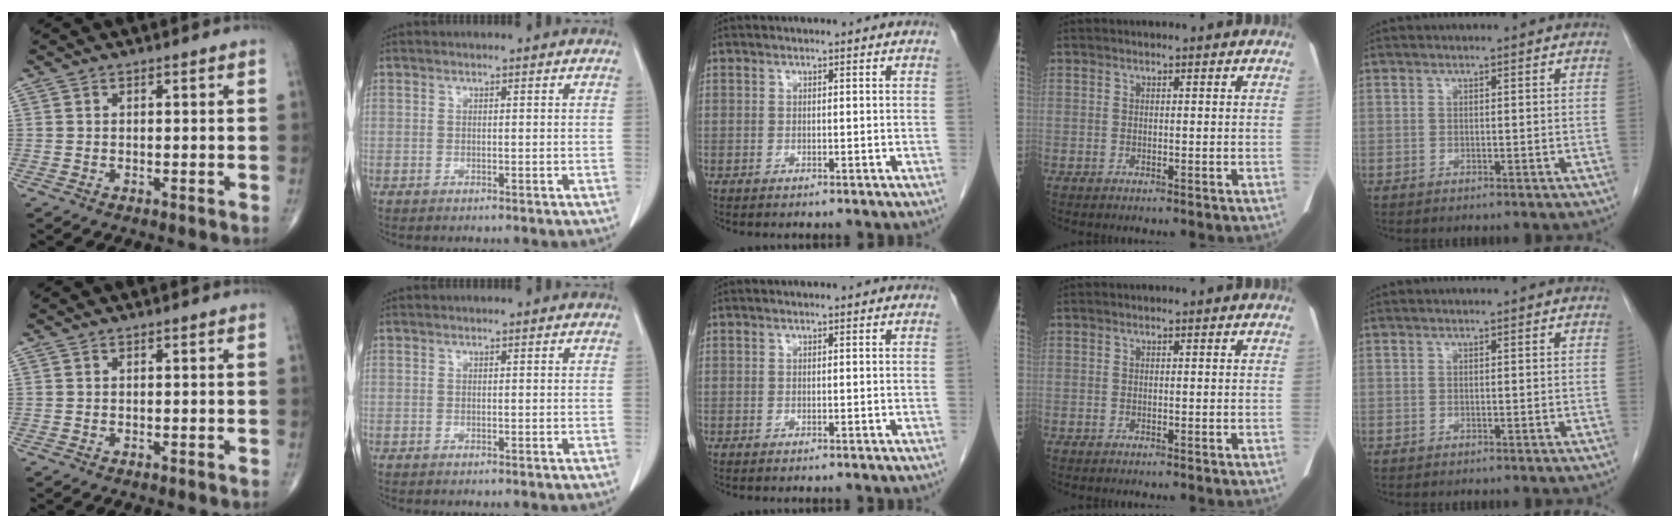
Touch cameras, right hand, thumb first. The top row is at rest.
{}